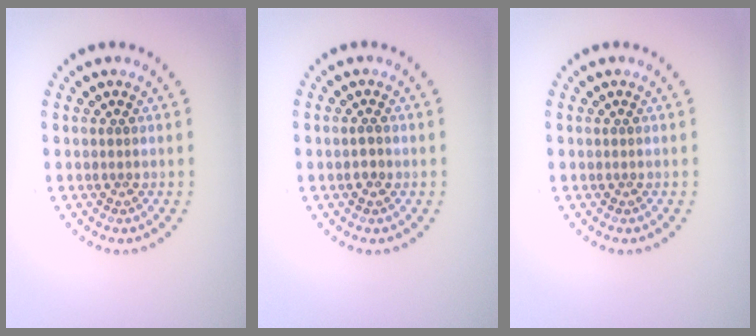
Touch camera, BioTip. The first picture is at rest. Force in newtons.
{"total": 1.1, "press": 1.1, "slide": 0.4}
{"total": 0.0}